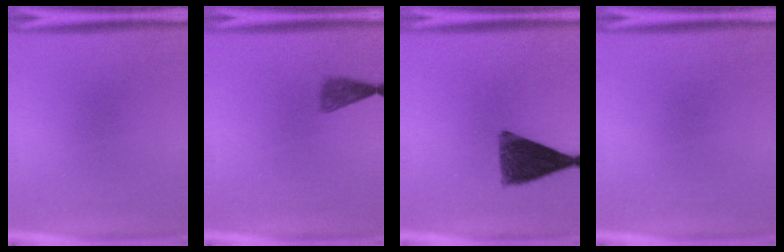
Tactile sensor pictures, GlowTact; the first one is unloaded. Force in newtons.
{"total": 2.1}
{"total": 10.3}
{"total": 0.0}